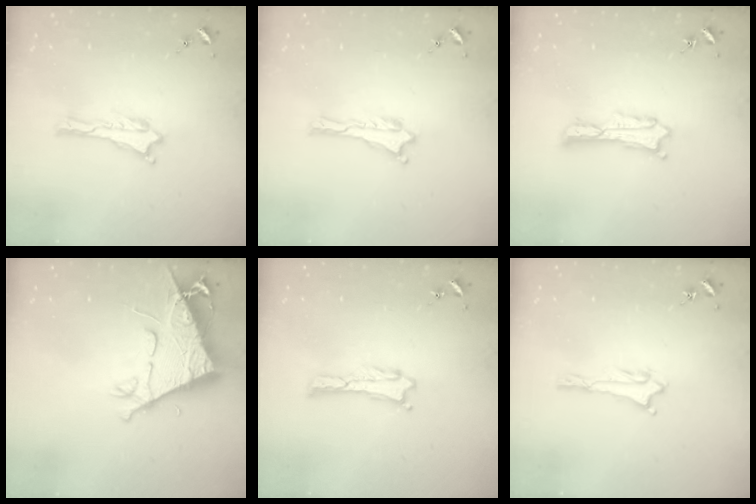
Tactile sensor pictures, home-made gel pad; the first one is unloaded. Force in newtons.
{"total": 0.0}
{"total": 1.2, "press": 1.2, "slide": 0.2}
{"total": 9.7, "press": 9.6, "slide": 1.4}
{"total": 0.0}
{"total": 1.0, "press": 1.0, "slide": 0.1}